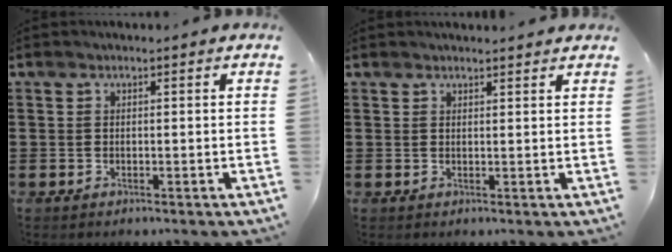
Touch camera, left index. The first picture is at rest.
{"total": 1.3, "force": [1.3, 0.1, 0.2], "torque": [-0.007, 0.000, 0.026]}